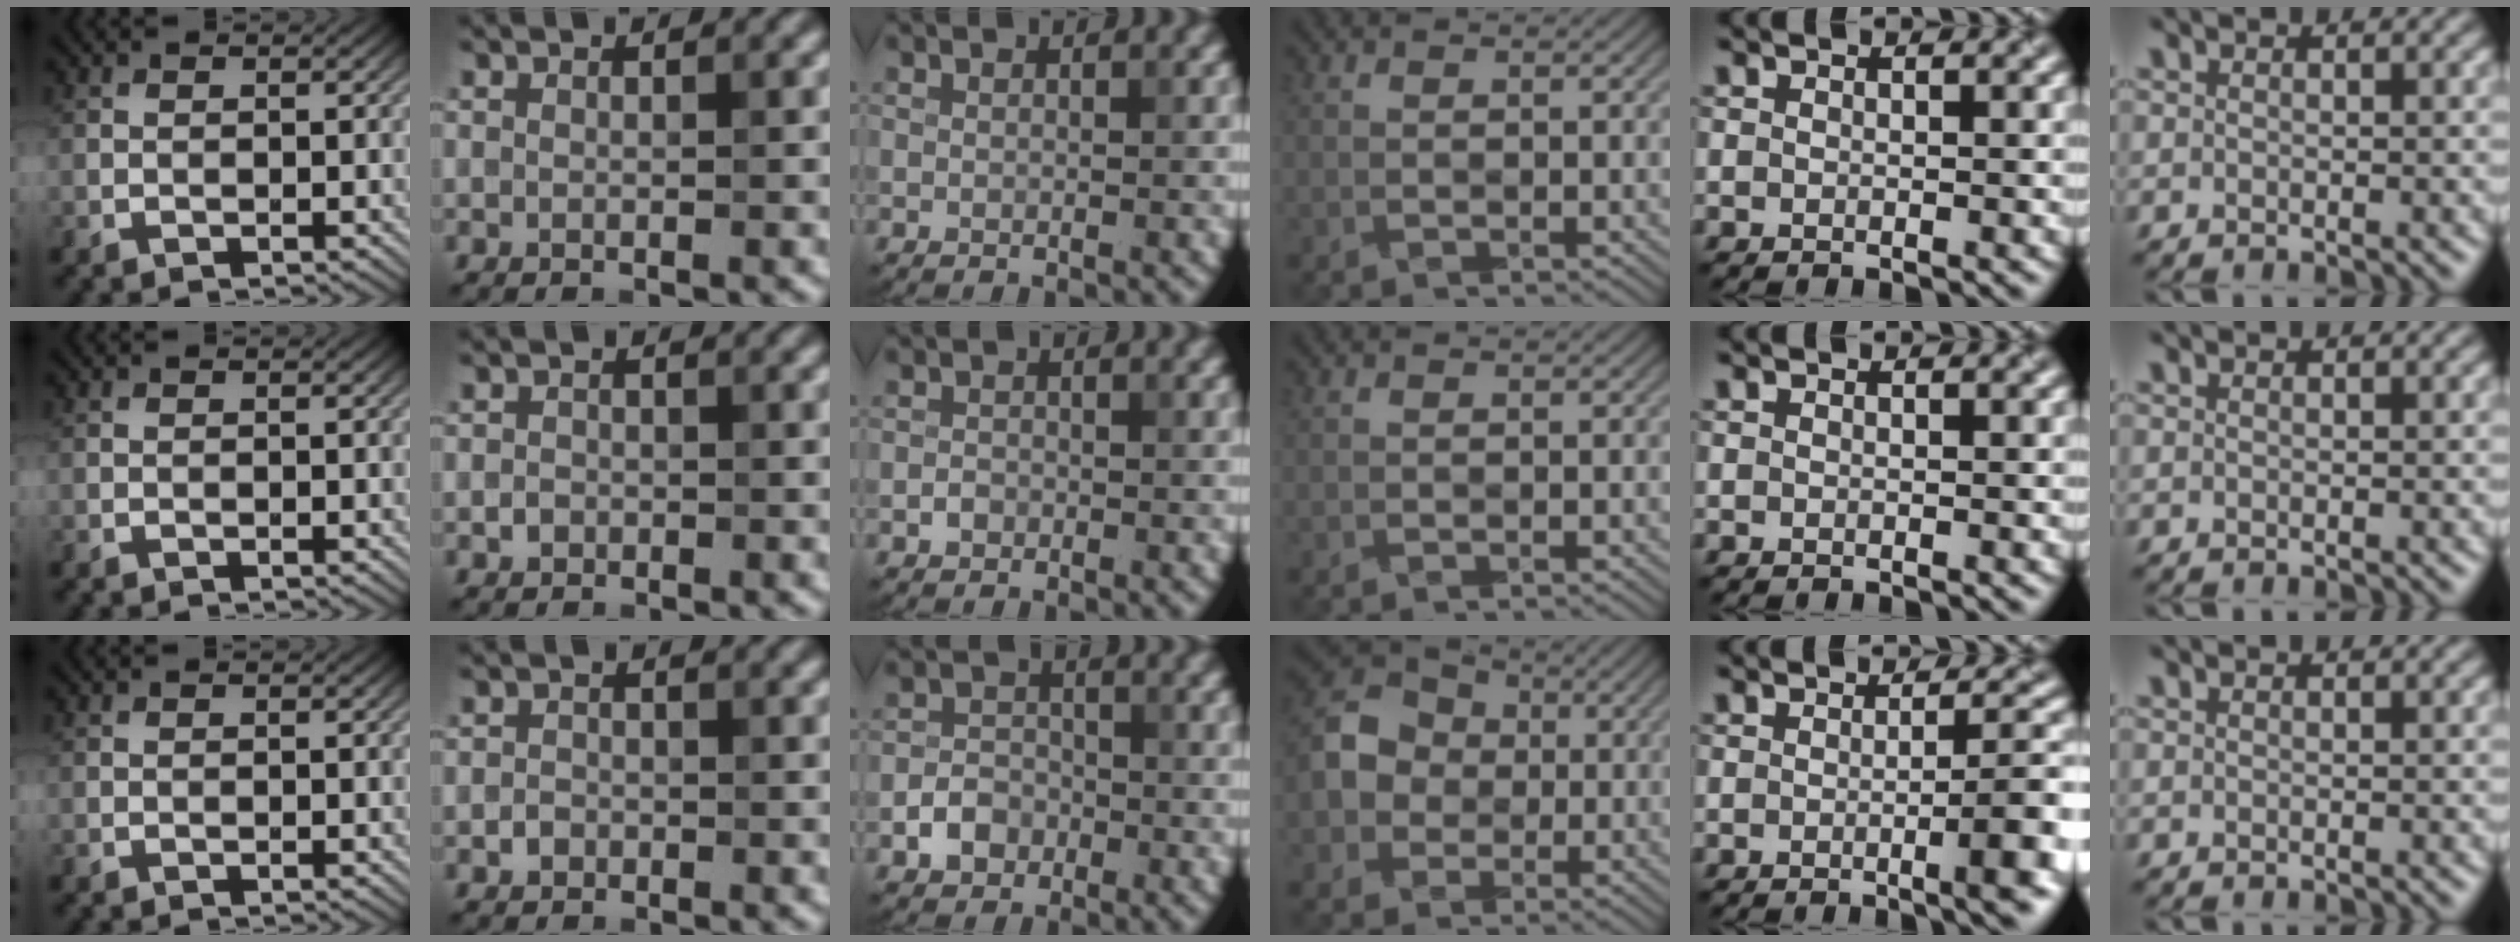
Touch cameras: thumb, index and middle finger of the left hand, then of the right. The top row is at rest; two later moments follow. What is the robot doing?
{"motion": "fold", "object": "paper towel"}